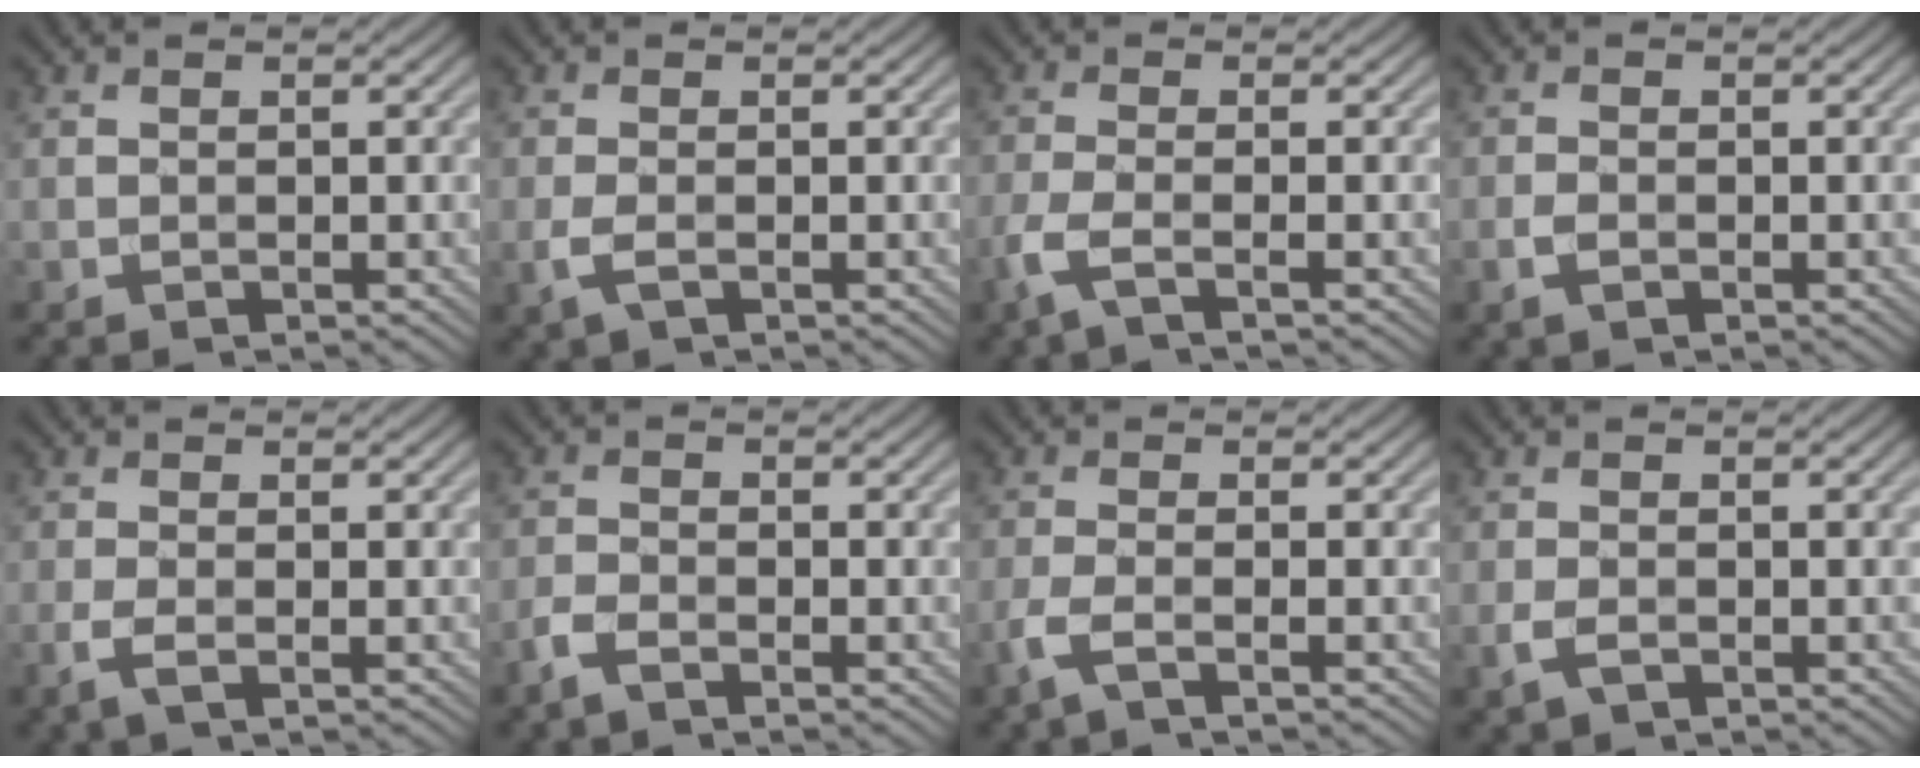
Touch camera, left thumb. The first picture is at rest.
{"total": 2.2, "force": [-0.8, 0.9, 1.8], "torque": [-0.052, -0.005, -0.021]}
{"total": 3.6, "force": [-1.9, 0.7, 2.9], "torque": [-0.066, -0.001, -0.055]}
{"total": 1.6, "force": [-0.8, 0.8, 1.2], "torque": [-0.027, -0.002, -0.017]}
{"total": 2.2, "force": [-0.9, 0.6, 1.9], "torque": [-0.048, -0.002, -0.024]}
{"total": 2.5, "force": [-1.8, 0.9, 1.5], "torque": [-0.038, -0.002, -0.044]}
{"total": 3.0, "force": [-1.7, 0.6, 2.4], "torque": [-0.055, -0.001, -0.048]}
{"total": 2.4, "force": [-1.1, 1.4, 1.6], "torque": [-0.044, -0.007, -0.024]}